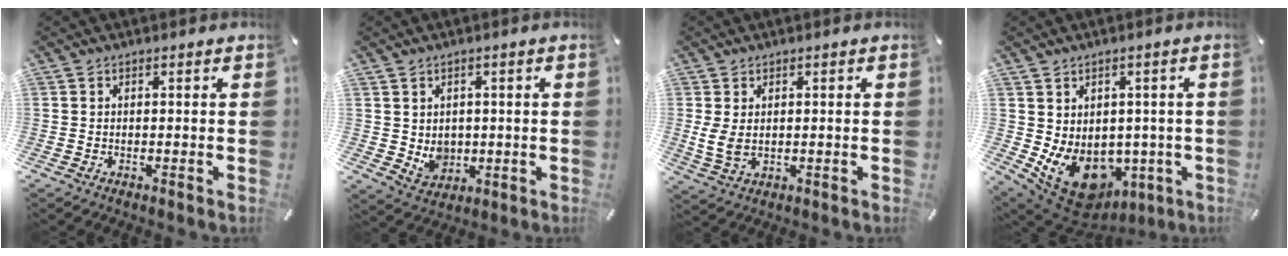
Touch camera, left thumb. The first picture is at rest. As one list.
[{"total": 5.6, "force": [0.9, 5.3, 1.5], "torque": [-0.012, -0.012, 0.018]}, {"total": 4.9, "force": [0.3, 3.3, 3.6], "torque": [-0.080, -0.004, 0.002]}, {"total": 11.4, "force": [-3.4, 9.2, 5.8], "torque": [-0.084, -0.013, -0.048]}]